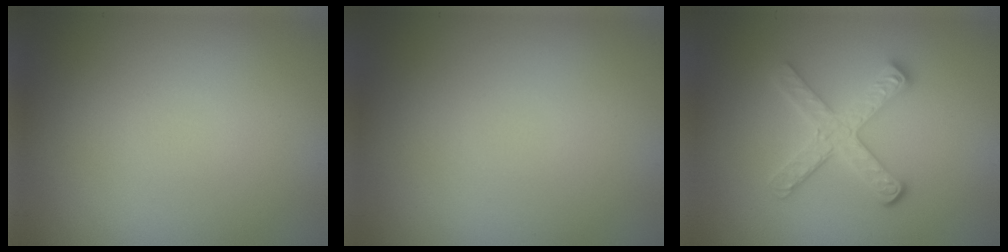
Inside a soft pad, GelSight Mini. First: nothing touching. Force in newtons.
{"total": 0.0}
{"total": 3.6, "press": 3.1, "slide": 1.8}